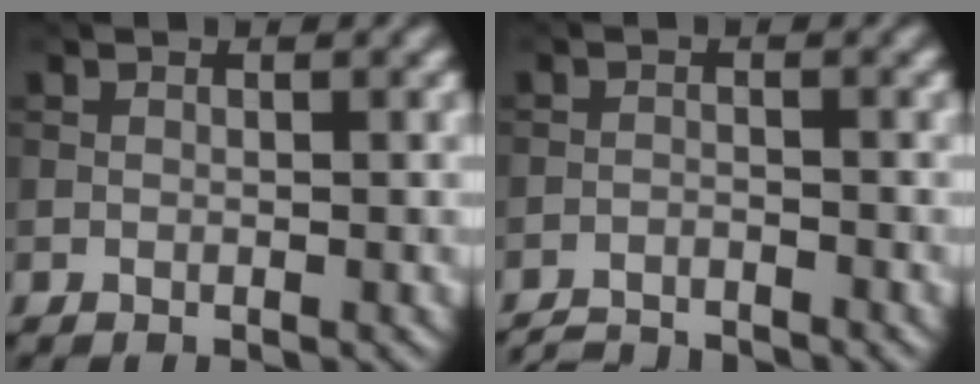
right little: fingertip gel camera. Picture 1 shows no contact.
{"total": 3.5, "force": [-3.4, 0.3, 0.8], "torque": [-0.017, -0.005, -0.066]}